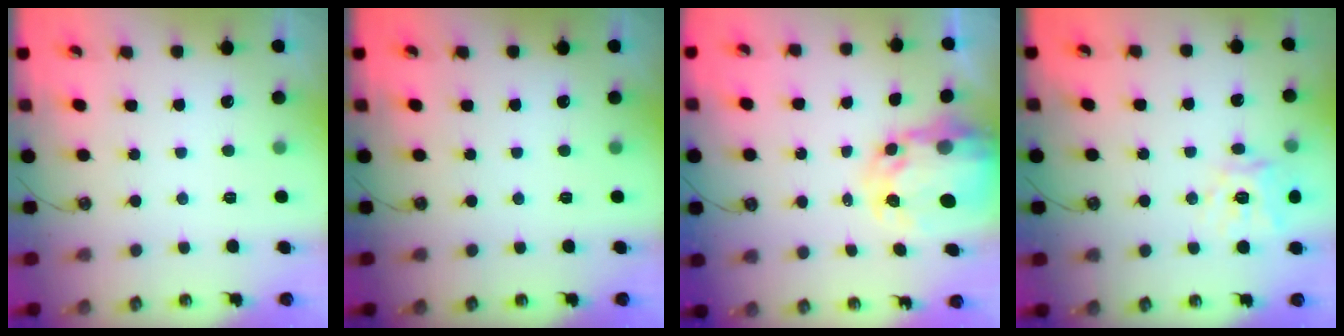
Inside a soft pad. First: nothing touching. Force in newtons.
{"total": 0.0}
{"total": 7.3, "press": 7.3, "slide": 0.7}
{"total": 14.1, "press": 14.0, "slide": 1.8}